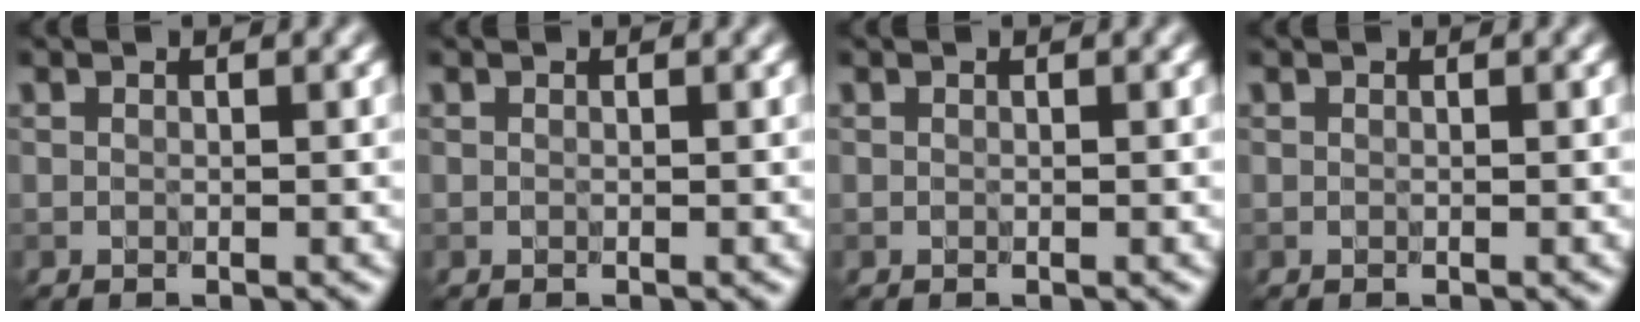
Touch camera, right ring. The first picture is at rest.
{"total": 0.0}
{"total": 0.0}
{"total": 0.0}